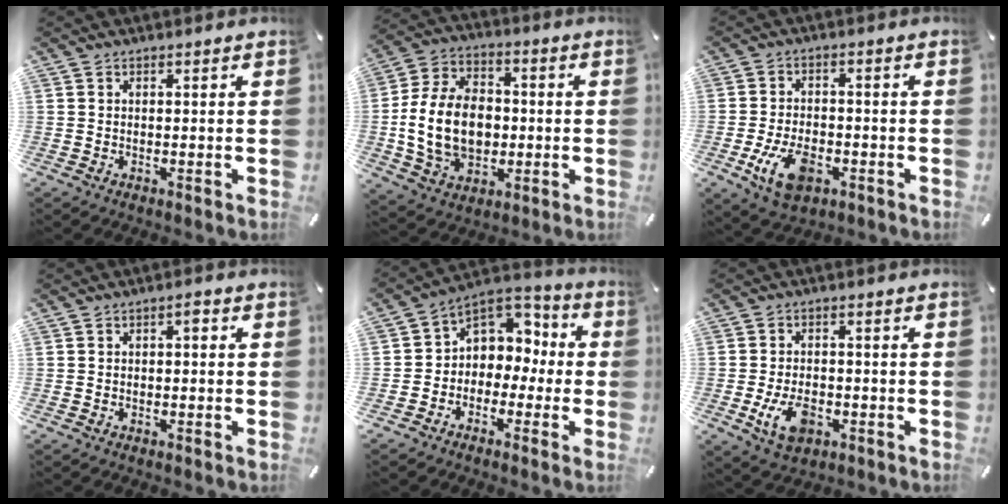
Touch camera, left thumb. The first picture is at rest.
{"total": 16.9, "force": [-1.5, 12.4, 11.4], "torque": [-0.259, 0.010, -0.027]}
{"total": 9.6, "force": [-3.8, 5.7, 6.7], "torque": [-0.131, 0.002, -0.070]}
{"total": 1.9, "force": [-0.2, 1.0, 1.6], "torque": [-0.033, 0.010, -0.007]}
{"total": 7.7, "force": [0.9, 7.3, 2.3], "torque": [-0.033, -0.009, 0.020]}
{"total": 7.6, "force": [-2.6, 4.9, 5.2], "torque": [-0.098, 0.002, -0.049]}